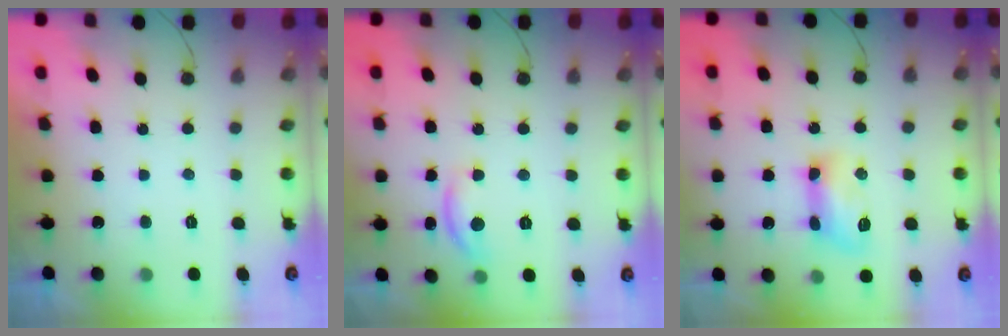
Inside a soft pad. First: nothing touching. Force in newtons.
{"total": 6.7, "press": 6.7, "slide": 0.5}
{"total": 9.1, "press": 9.0, "slide": 1.0}